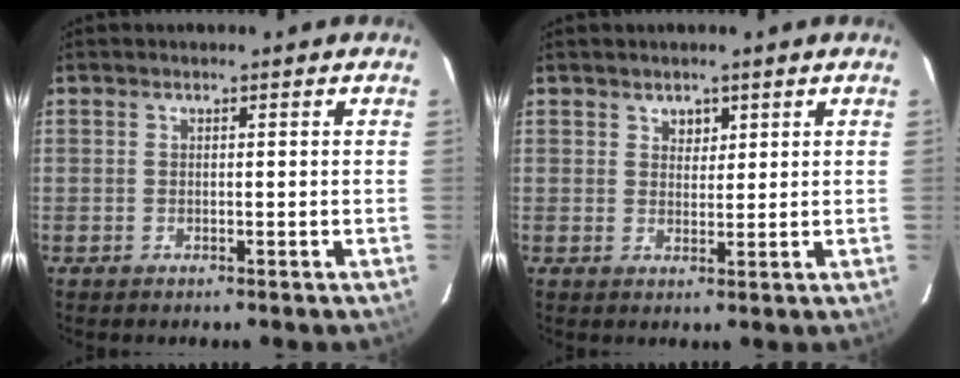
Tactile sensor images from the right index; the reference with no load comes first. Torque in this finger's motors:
{"motor_torque": [-0.14, -0.05, -0.01, 0.00]}